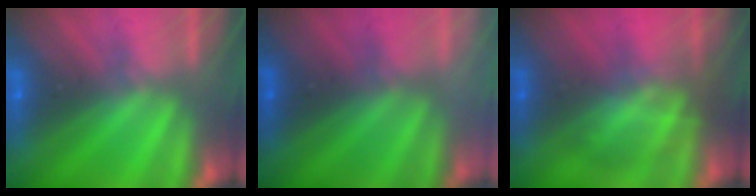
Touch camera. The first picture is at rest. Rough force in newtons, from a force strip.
{"total": 2.4}
{"total": 2.9}